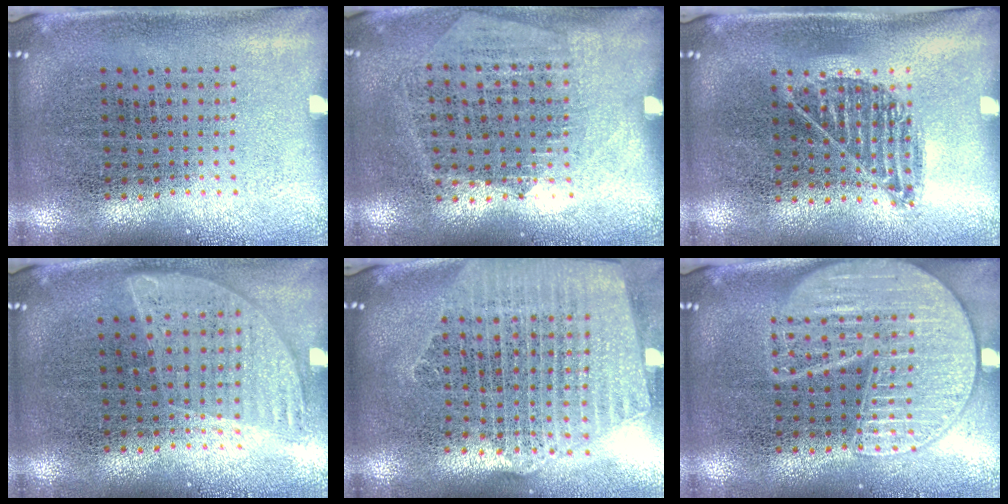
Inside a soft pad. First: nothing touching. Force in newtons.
{"total": 1.4, "press": 1.2, "slide": 0.6}
{"total": 0.9, "press": 0.8, "slide": 0.4}
{"total": 0.9, "press": 0.8, "slide": 0.4}
{"total": 2.4, "press": 2.2, "slide": 1.2}
{"total": 2.5, "press": 2.5, "slide": 0.2}